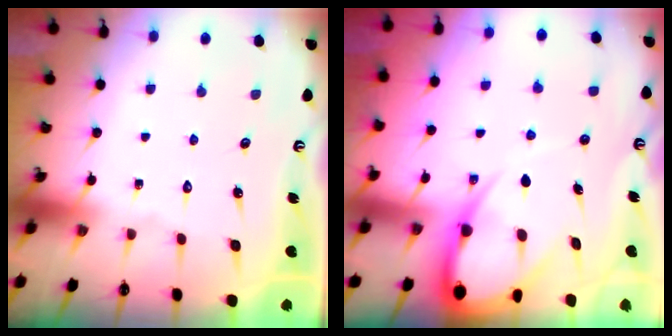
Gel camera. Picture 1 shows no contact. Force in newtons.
{"total": 9.9, "press": 9.8, "slide": 1.0}